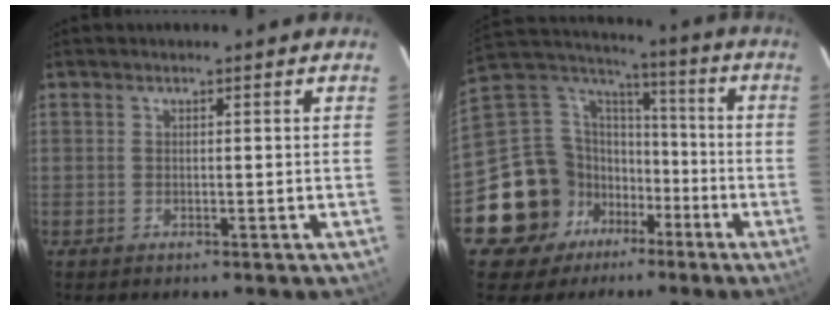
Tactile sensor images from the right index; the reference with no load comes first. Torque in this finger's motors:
{"motor_torque": [0.54, -0.53, -0.31, -0.21]}